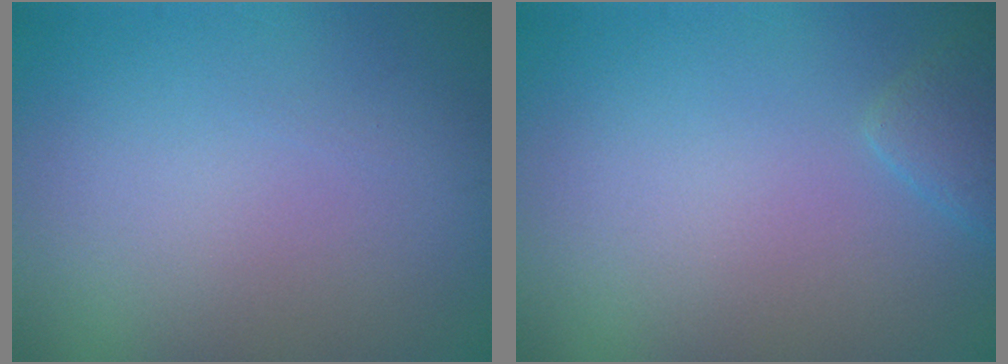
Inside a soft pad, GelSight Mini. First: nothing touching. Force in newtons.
{"total": 1.5, "press": 1.5, "slide": 0.1}